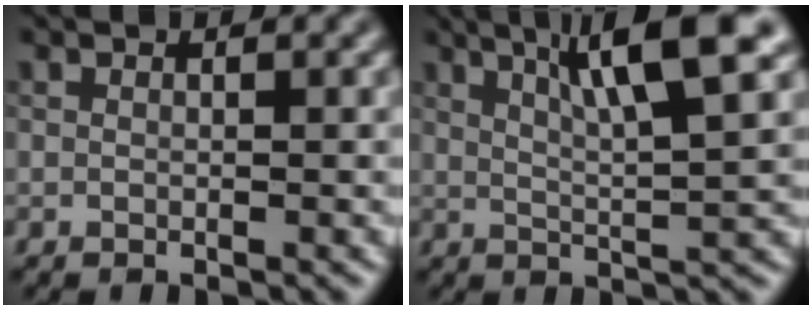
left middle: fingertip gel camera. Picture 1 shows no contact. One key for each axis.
{"total": 7.7, "fx": 3.8, "fy": 1.2, "fz": 6.7, "tx": -0.093, "ty": 0.013, "tz": 0.060}